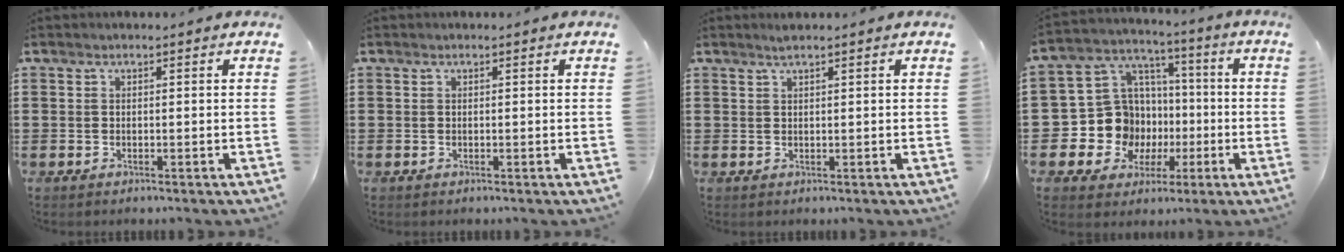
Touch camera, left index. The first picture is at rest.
{"total": 0.0}
{"total": 1.2, "force": [1.0, 0.0, 0.8], "torque": [-0.015, 0.001, 0.018]}
{"total": 11.5, "force": [-1.9, 10.9, 3.0], "torque": [-0.111, -0.001, -0.026]}